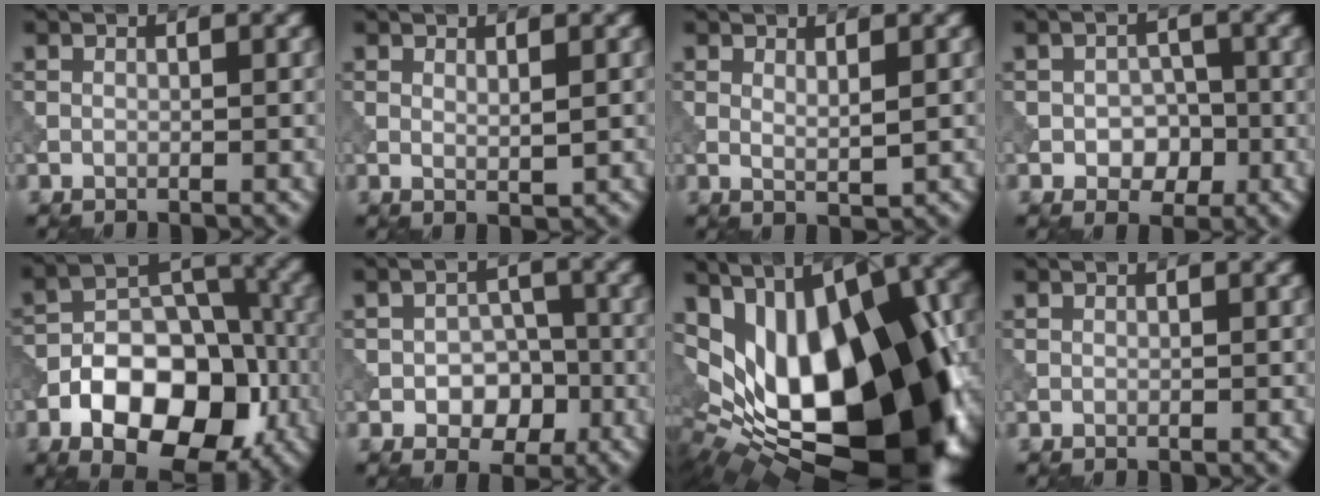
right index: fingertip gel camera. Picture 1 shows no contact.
{"total": 1.0, "force": [0.5, 0.1, 0.8], "torque": [-0.015, -0.004, 0.010]}
{"total": 1.3, "force": [0.7, 0.2, 1.1], "torque": [-0.021, -0.004, 0.012]}
{"total": 3.1, "force": [-0.8, 2.3, 1.9], "torque": [-0.022, -0.002, -0.015]}
{"total": 11.5, "force": [-4.8, 6.9, 7.8], "torque": [-0.126, -0.002, -0.083]}
{"total": 4.2, "force": [-1.4, 3.0, 2.6], "torque": [-0.025, 0.000, -0.023]}
{"total": 19.4, "force": [-0.8, 10.5, 16.3], "torque": [-0.247, -0.022, 0.009]}
{"total": 0.0}